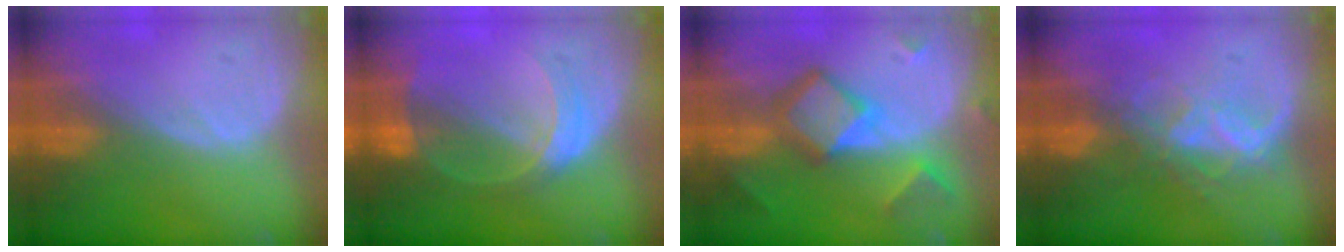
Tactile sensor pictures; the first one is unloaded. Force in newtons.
{"total": 6.8, "press": 6.0, "slide": 3.2}
{"total": 7.9, "press": 7.8, "slide": 0.5}
{"total": 6.7, "press": 6.0, "slide": 2.9}